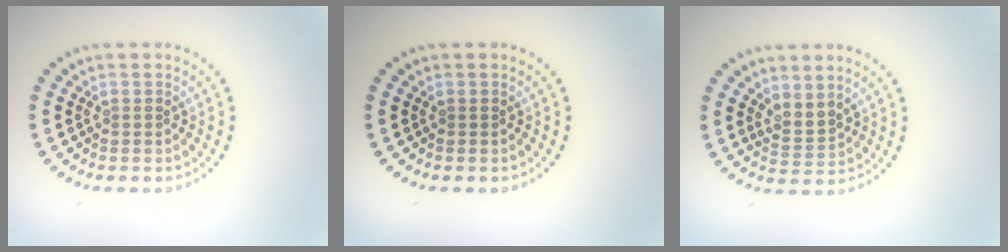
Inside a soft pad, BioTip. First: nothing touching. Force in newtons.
{"total": 0.0}
{"total": 2.1, "press": 1.6, "slide": 1.3}